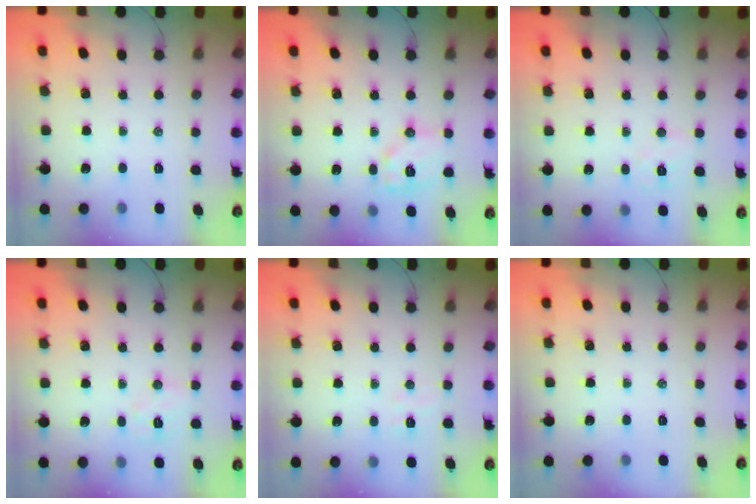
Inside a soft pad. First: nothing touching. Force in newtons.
{"total": 9.5, "press": 9.5, "slide": 0.2}
{"total": 4.5, "press": 4.4, "slide": 1.0}
{"total": 6.8, "press": 6.8, "slide": 0.9}
{"total": 4.2, "press": 4.1, "slide": 1.1}
{"total": 0.0}